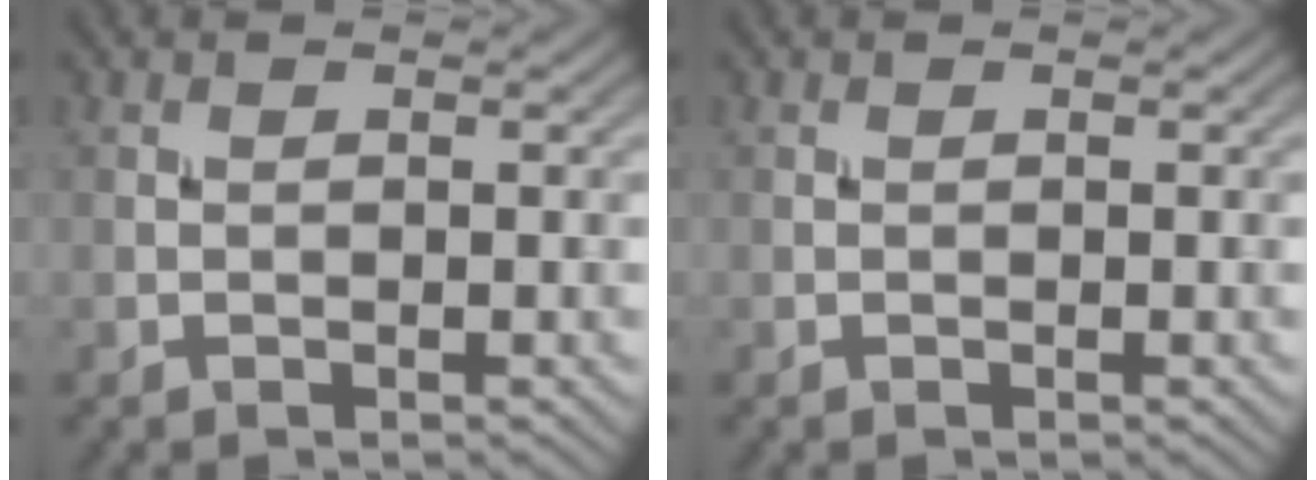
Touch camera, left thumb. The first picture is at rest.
{"total": 0.0}